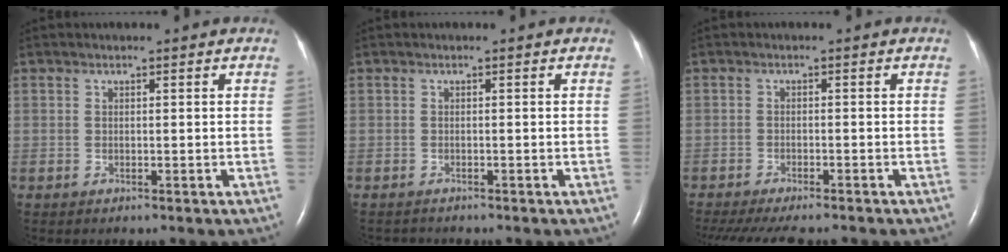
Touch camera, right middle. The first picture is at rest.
{"total": 1.1, "force": [-1.0, 0.3, -0.2], "torque": [-0.004, -0.003, -0.016]}
{"total": 12.7, "force": [-11.0, 2.6, 5.8], "torque": [-0.103, -0.019, -0.151]}